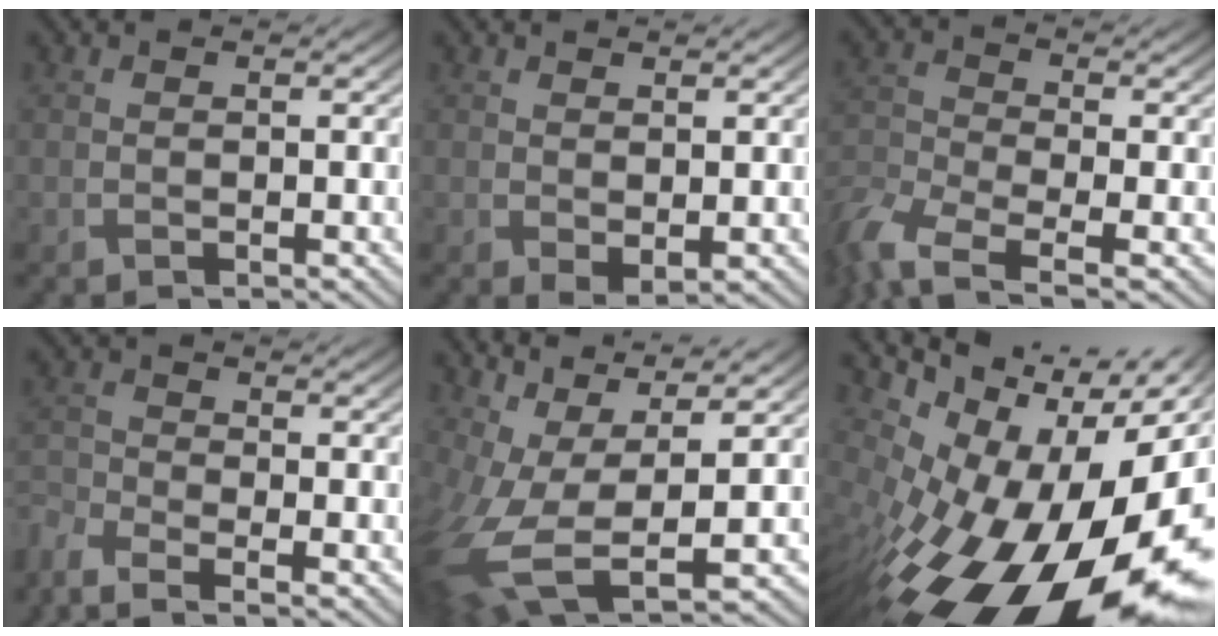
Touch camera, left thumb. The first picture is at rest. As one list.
[{"total": 1.5, "force": [0.3, 0.8, 1.2], "torque": [-0.027, -0.007, 0.012]}, {"total": 7.4, "force": [-4.5, 2.9, 5.0], "torque": [-0.126, -0.018, -0.100]}, {"total": 5.2, "force": [-4.1, 1.4, 2.8], "torque": [-0.073, -0.015, -0.090]}, {"total": 13.7, "force": [0.6, 6.3, 12.1], "torque": [-0.263, -0.030, 0.041]}, {"total": 20.3, "force": [-5.2, 11.4, 15.9], "torque": [-0.247, -0.056, -0.070]}]